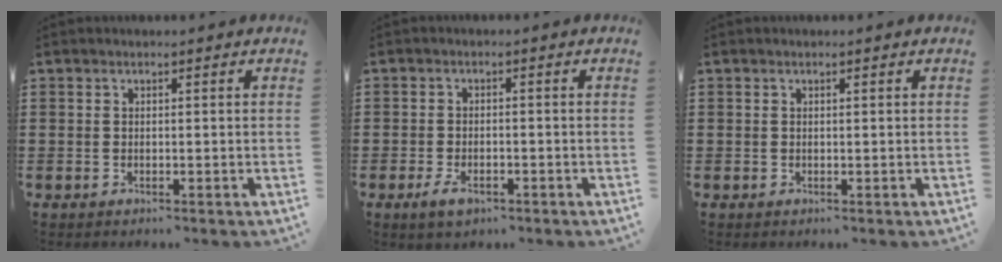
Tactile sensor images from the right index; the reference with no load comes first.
{"total": 2.5, "force": [-1.4, 1.2, 1.7], "torque": [-0.037, -0.002, -0.028]}
{"total": 0.0}